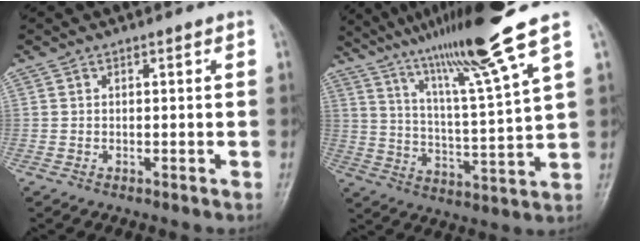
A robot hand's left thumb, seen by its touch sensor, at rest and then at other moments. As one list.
[{"total": 17.3, "force": [12.1, -0.6, 12.3], "torque": [-0.202, -0.055, 0.208]}]